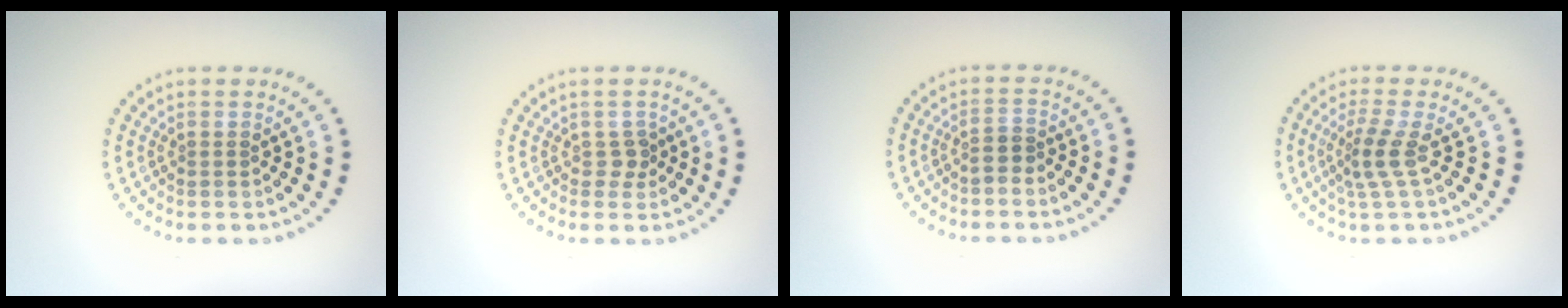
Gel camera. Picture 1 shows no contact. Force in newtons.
{"total": 1.3, "press": 1.0, "slide": 0.7}
{"total": 1.1, "press": 0.9, "slide": 0.7}
{"total": 2.5, "press": 1.8, "slide": 1.7}